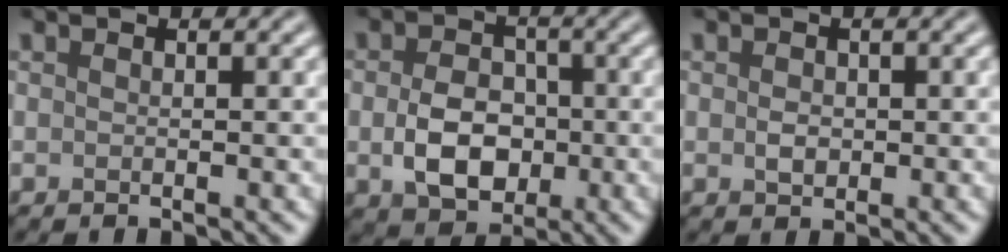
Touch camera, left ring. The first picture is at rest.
{"total": 5.5, "force": [-0.9, 4.0, 3.7], "torque": [-0.073, -0.005, -0.016]}
{"total": 1.3, "force": [0.0, 1.0, 0.9], "torque": [-0.016, -0.002, -0.001]}